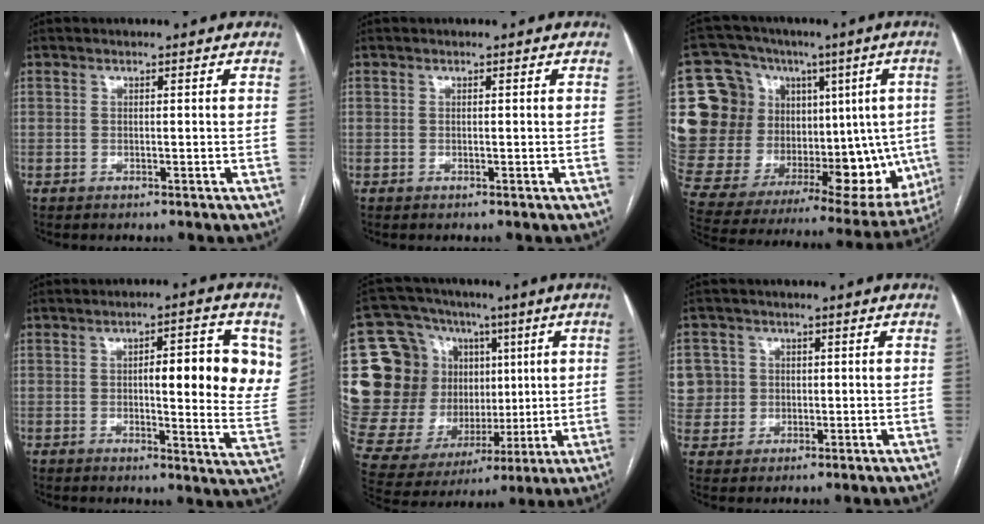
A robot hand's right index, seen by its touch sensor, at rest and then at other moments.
{"total": 0.0}
{"total": 32.2, "force": [1.9, 20.5, 24.7], "torque": [-0.416, 0.092, 0.062]}
{"total": 14.3, "force": [3.1, 3.0, 13.7], "torque": [-0.163, 0.006, 0.035]}
{"total": 27.0, "force": [5.0, 21.7, 15.2], "torque": [-0.320, 0.080, 0.116]}
{"total": 8.7, "force": [1.8, 8.5, 1.0], "torque": [-0.040, 0.034, 0.051]}